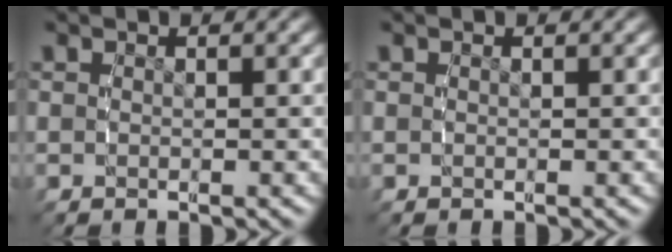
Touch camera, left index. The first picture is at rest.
{"total": 0.0}